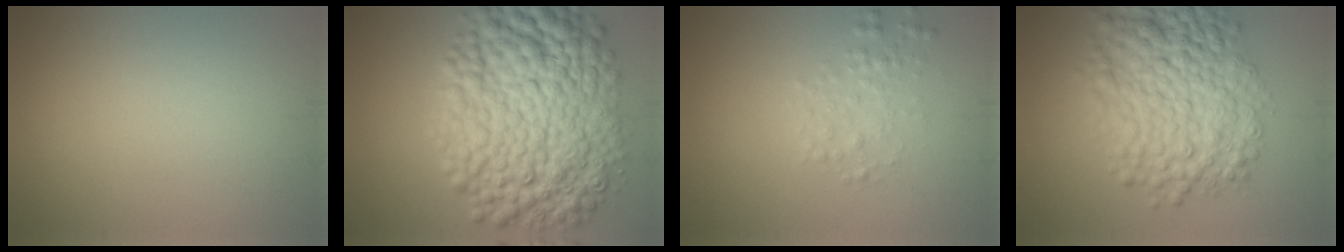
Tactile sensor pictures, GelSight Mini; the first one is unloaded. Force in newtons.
{"total": 12.9, "press": 12.9, "slide": 0.1}
{"total": 1.6, "press": 1.6, "slide": 0.0}
{"total": 8.6, "press": 8.6, "slide": 0.1}